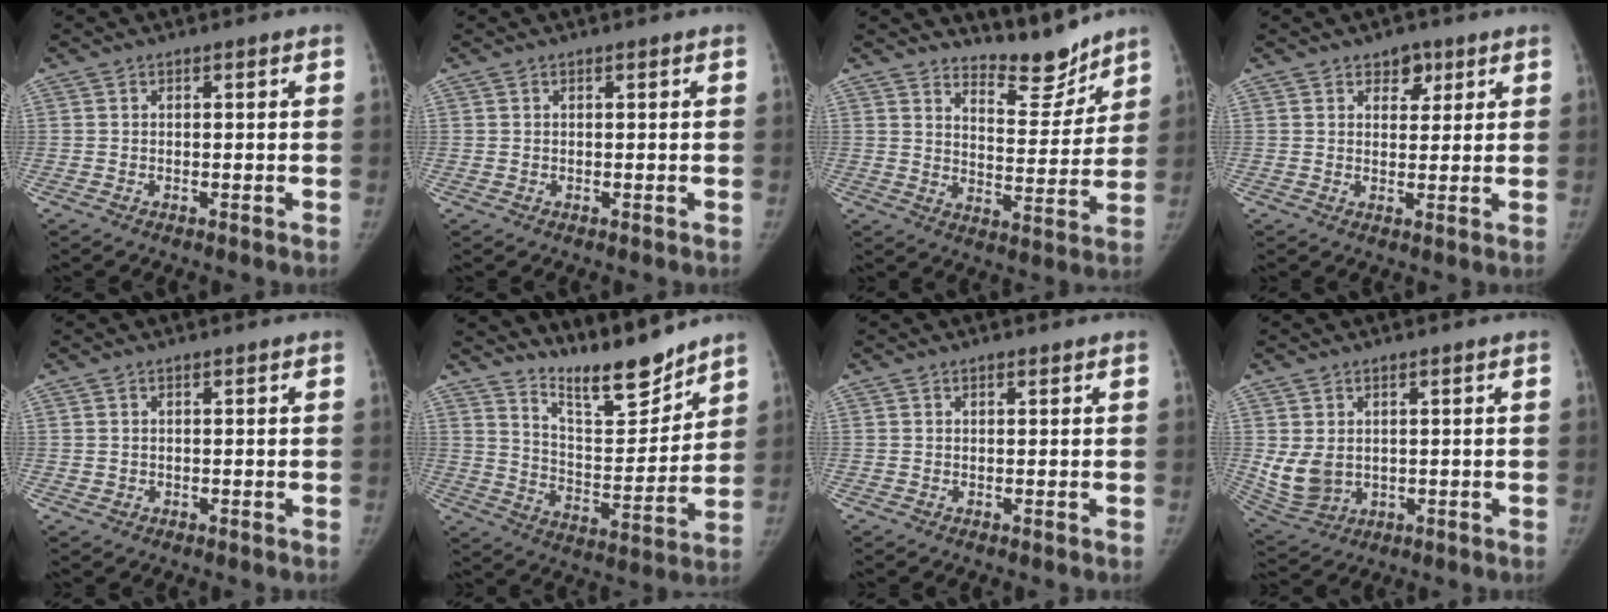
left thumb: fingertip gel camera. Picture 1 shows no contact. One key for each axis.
{"total": 0.0}
{"total": 9.2, "fx": 8.7, "fy": 2.4, "fz": 2.0, "tx": 0.002, "ty": -0.077, "tz": 0.143}
{"total": 4.0, "fx": 2.4, "fy": 2.7, "fz": 1.8, "tx": 0.001, "ty": -0.012, "tz": 0.034}
{"total": 0.7, "fx": 0.2, "fy": 0.7, "fz": 0.3, "tx": 0.001, "ty": 0.000, "tz": 0.004}
{"total": 13.1, "fx": 11.8, "fy": 2.6, "fz": 5.1, "tx": -0.052, "ty": -0.094, "tz": 0.210}
{"total": 0.6, "fx": 0.4, "fy": 0.2, "fz": 0.4, "tx": -0.007, "ty": -0.002, "tz": 0.007}
{"total": 7.0, "fx": 0.7, "fy": 5.3, "fz": 4.5, "tx": -0.084, "ty": -0.014, "tz": 0.035}